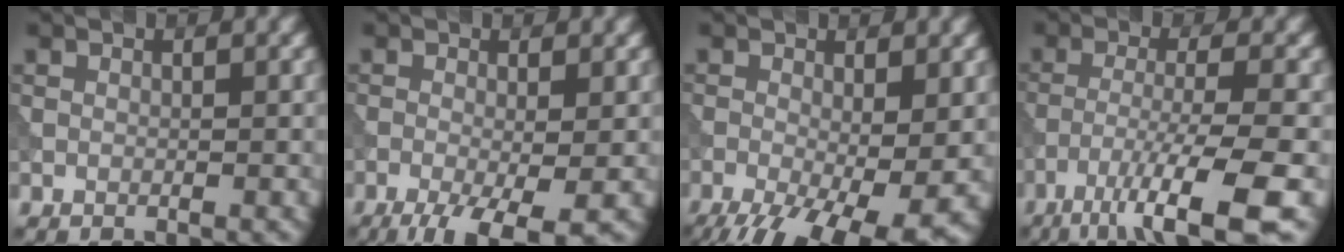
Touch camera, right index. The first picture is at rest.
{"total": 6.3, "force": [-3.2, 1.6, 5.1], "torque": [-0.090, -0.012, -0.053]}
{"total": 11.1, "force": [-4.8, 4.2, 9.1], "torque": [-0.151, -0.031, -0.075]}
{"total": 8.8, "force": [-5.1, 1.3, 7.1], "torque": [-0.109, 0.000, -0.091]}